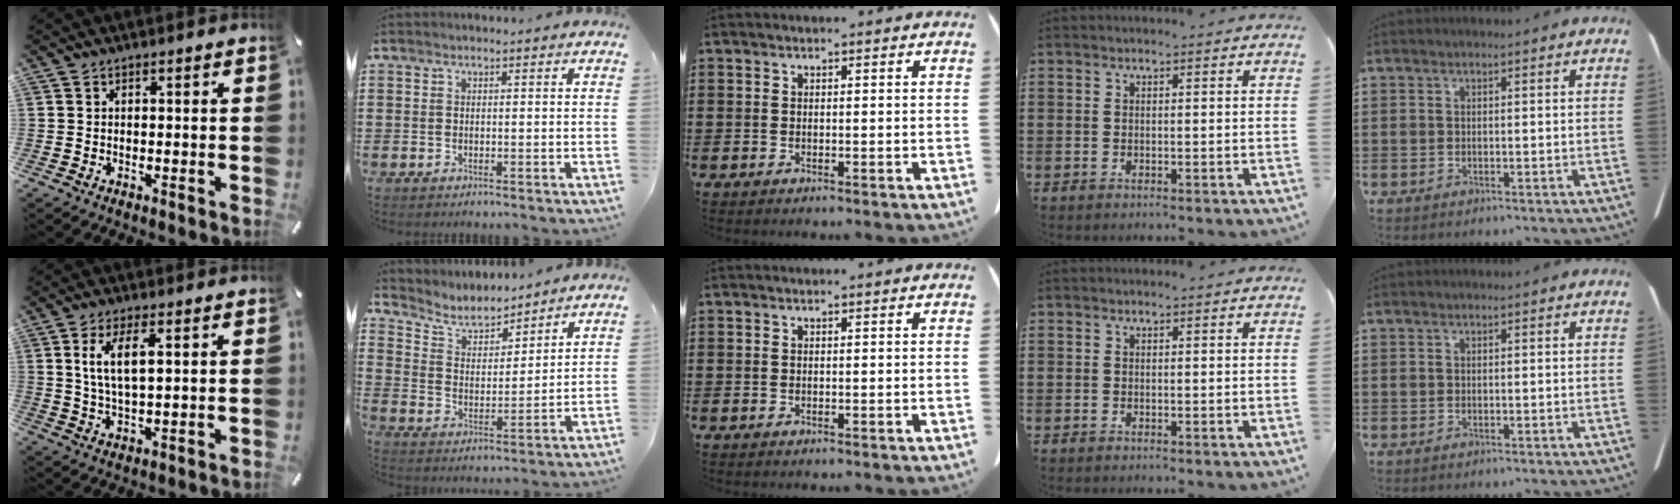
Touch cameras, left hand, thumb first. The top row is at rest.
{"thumb": {"total": 8.0, "force": [2.4, 2.9, 7.0], "torque": [-0.142, 0.001, 0.037]}, "index": {"total": 5.6, "force": [5.1, 1.7, 1.6], "torque": [-0.059, -0.027, 0.086]}}